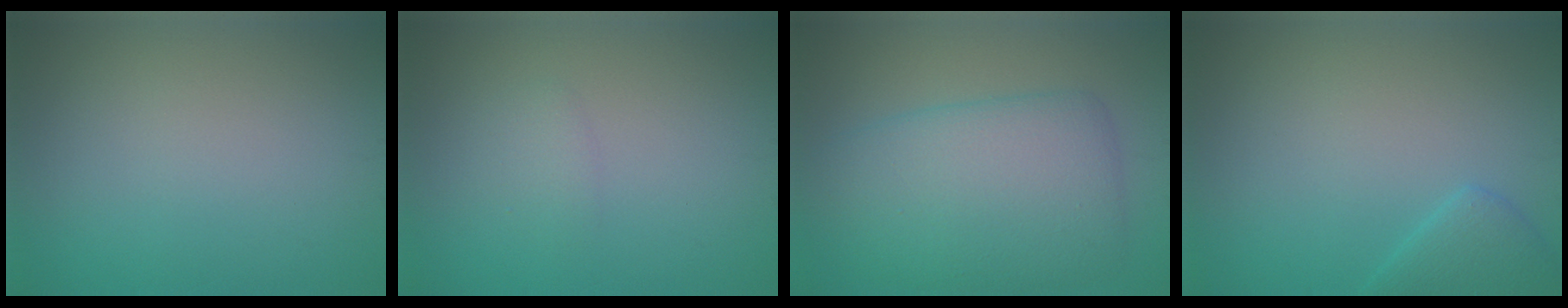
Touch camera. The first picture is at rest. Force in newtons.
{"total": 1.0, "press": 1.0, "slide": 0.1}
{"total": 7.7, "press": 7.7, "slide": 0.1}
{"total": 2.2, "press": 2.2, "slide": 0.1}